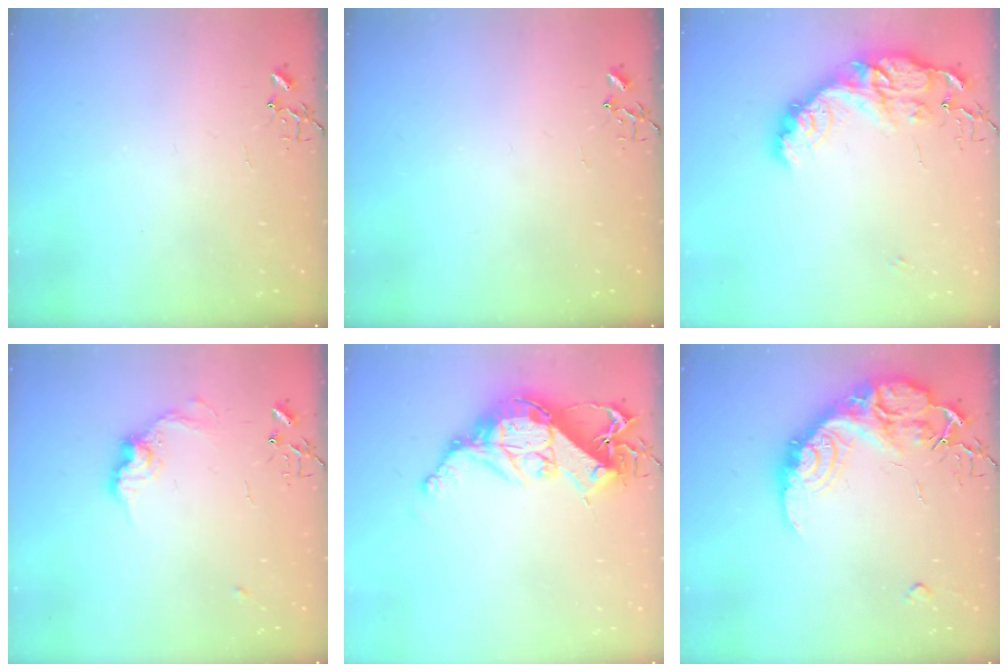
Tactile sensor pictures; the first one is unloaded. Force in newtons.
{"total": 0.0}
{"total": 16.9, "press": 16.9, "slide": 0.5}
{"total": 10.7, "press": 10.7, "slide": 0.5}
{"total": 15.8, "press": 15.7, "slide": 1.2}
{"total": 20.8, "press": 20.8, "slide": 1.1}